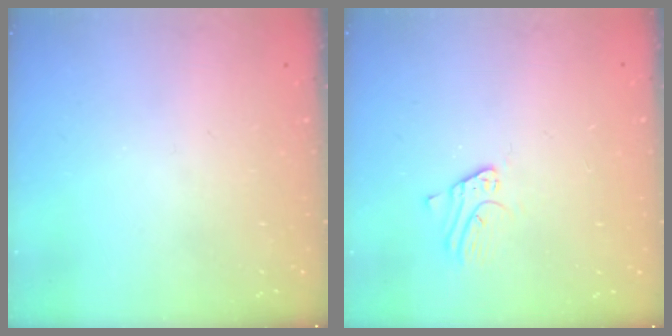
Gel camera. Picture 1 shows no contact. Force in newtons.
{"total": 3.2, "press": 3.2, "slide": 0.2}